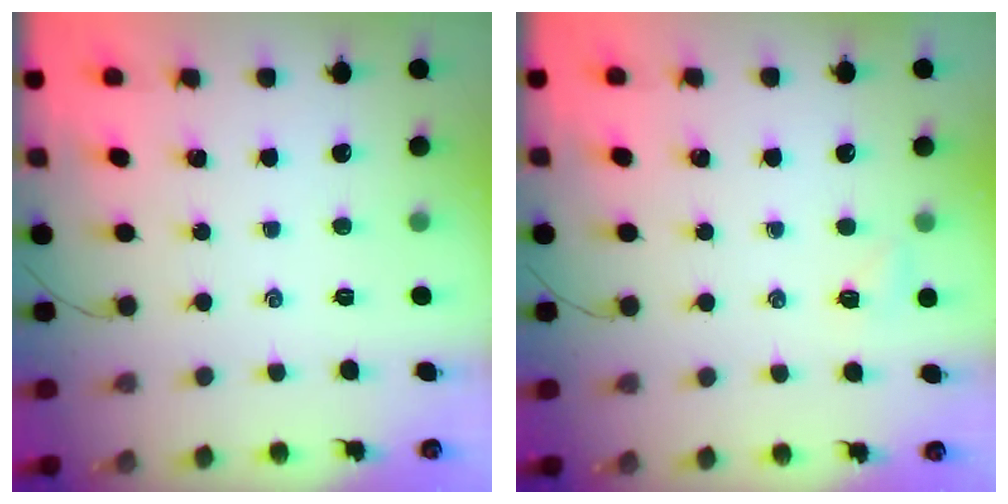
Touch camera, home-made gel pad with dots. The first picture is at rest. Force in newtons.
{"total": 3.2, "press": 3.1, "slide": 0.8}